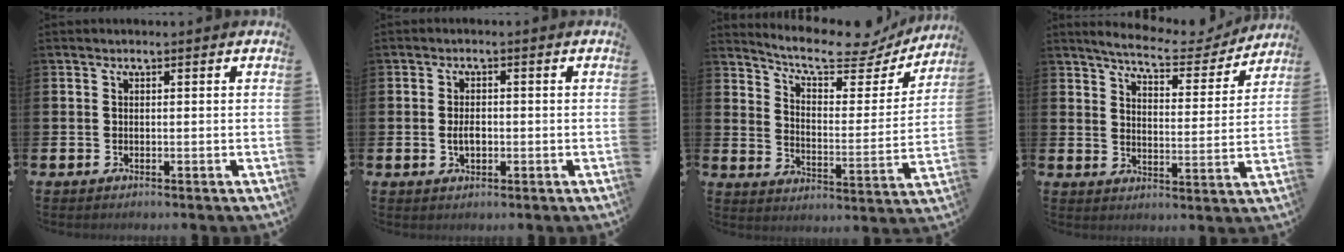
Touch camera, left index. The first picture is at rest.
{"total": 2.3, "force": [-0.3, 1.3, 1.8], "torque": [-0.025, -0.001, -0.008]}
{"total": 9.8, "force": [8.8, 2.5, 3.6], "torque": [-0.081, -0.064, 0.146]}
{"total": 6.4, "force": [6.0, 1.2, 1.9], "torque": [-0.053, -0.046, 0.097]}